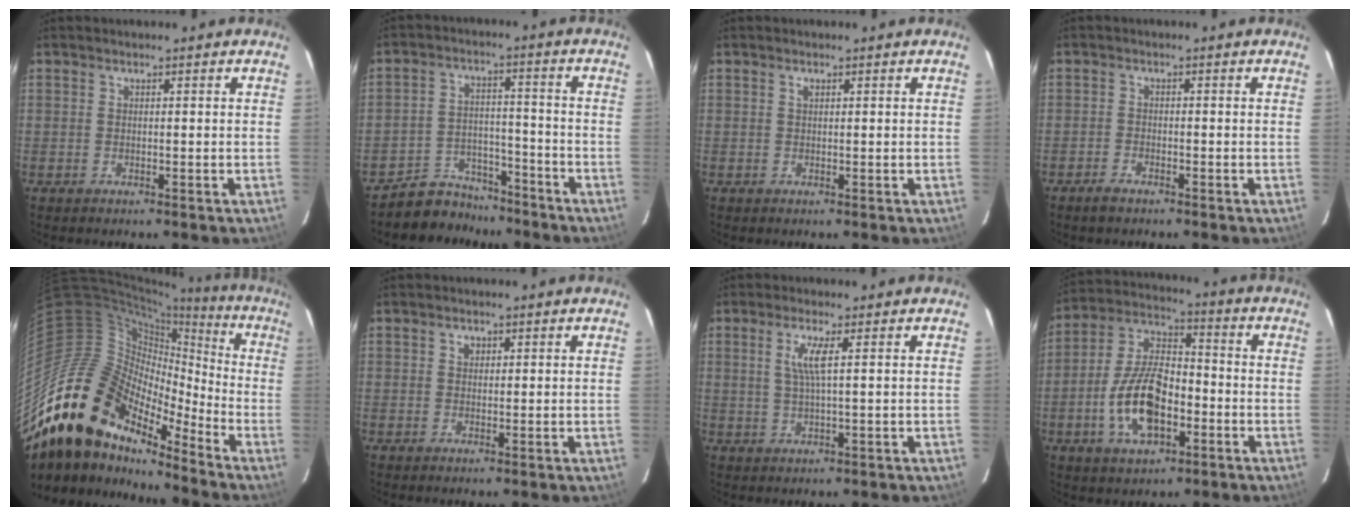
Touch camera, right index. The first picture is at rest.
{"total": 8.7, "force": [-7.5, 4.5, 0.3], "torque": [-0.023, 0.034, -0.113]}
{"total": 0.7, "force": [0.4, 0.3, 0.4], "torque": [-0.008, 0.003, 0.007]}
{"total": 2.2, "force": [-1.8, 0.8, 0.9], "torque": [-0.028, 0.001, -0.035]}
{"total": 21.0, "force": [-15.1, 10.7, 10.0], "torque": [-0.175, -0.003, -0.280]}
{"total": 1.4, "force": [0.6, 1.1, 0.5], "torque": [-0.006, 0.006, 0.009]}
{"total": 3.7, "force": [1.1, -0.2, 3.5], "torque": [-0.070, -0.002, 0.022]}
{"total": 14.4, "force": [-4.5, 7.3, 11.5], "torque": [-0.234, 0.012, -0.079]}